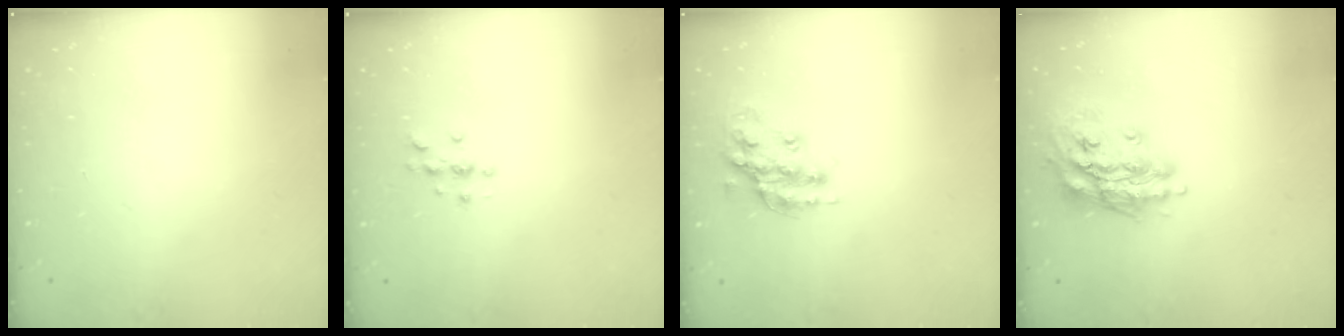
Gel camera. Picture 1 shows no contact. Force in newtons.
{"total": 3.4, "press": 3.4, "slide": 0.4}
{"total": 15.0, "press": 15.0, "slide": 1.2}
{"total": 14.9, "press": 14.9, "slide": 1.6}